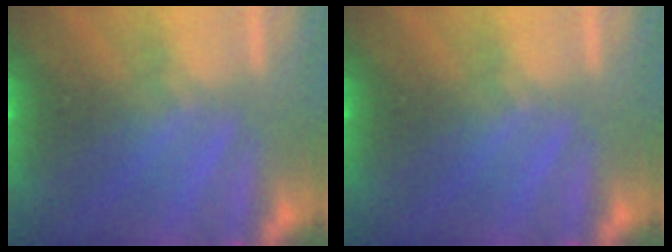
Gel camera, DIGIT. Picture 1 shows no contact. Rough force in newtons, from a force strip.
{"total": 0.0}